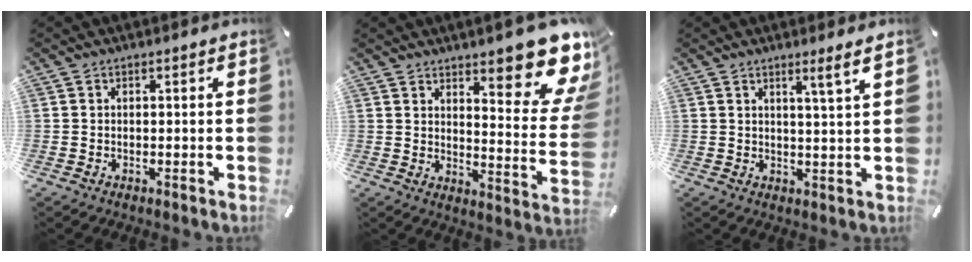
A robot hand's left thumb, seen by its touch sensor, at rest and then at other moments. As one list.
[{"total": 16.8, "force": [11.1, 5.3, 11.4], "torque": [-0.139, -0.100, 0.180]}, {"total": 4.7, "force": [3.1, -0.6, 3.4], "torque": [-0.064, -0.015, 0.049]}]